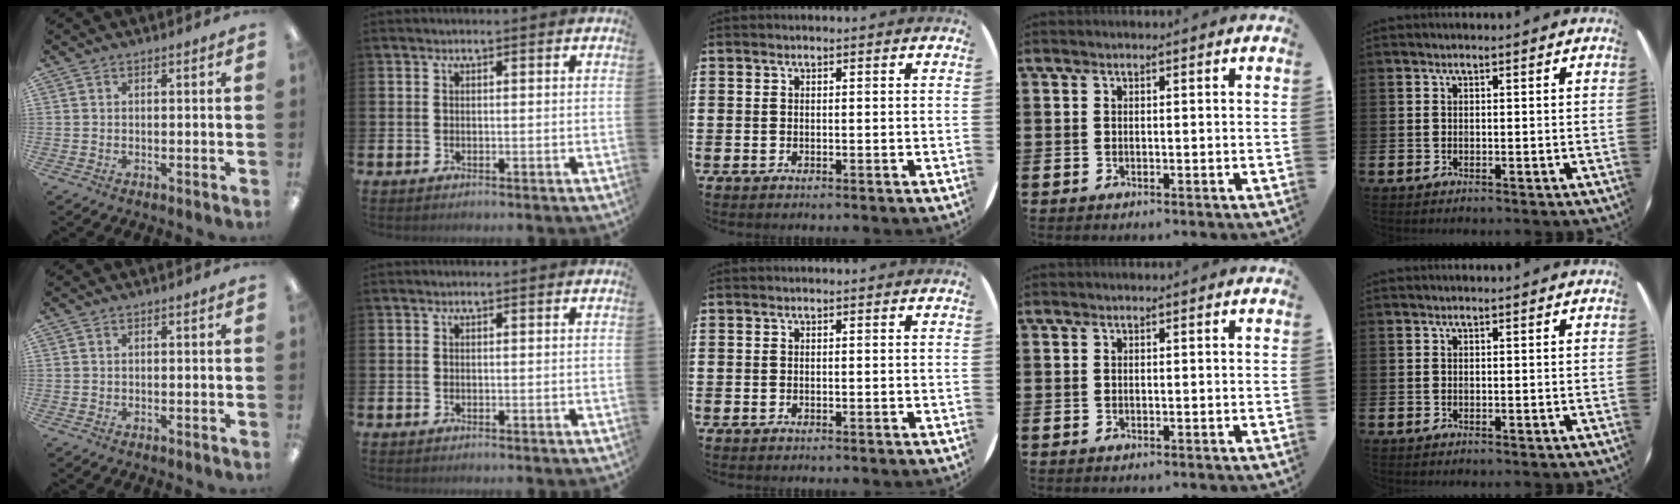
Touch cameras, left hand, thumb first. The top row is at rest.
{}